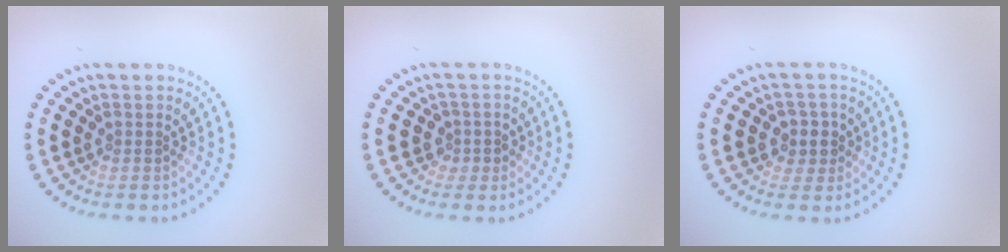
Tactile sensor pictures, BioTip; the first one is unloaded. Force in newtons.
{"total": 1.4, "press": 1.3, "slide": 0.5}
{"total": 2.2, "press": 2.0, "slide": 1.0}